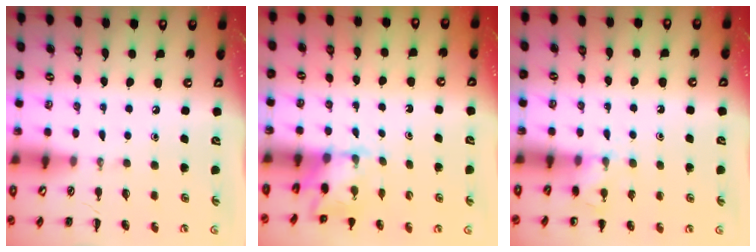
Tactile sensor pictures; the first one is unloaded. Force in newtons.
{"total": 3.4, "press": 3.2, "slide": 1.2}
{"total": 6.1, "press": 5.9, "slide": 1.6}